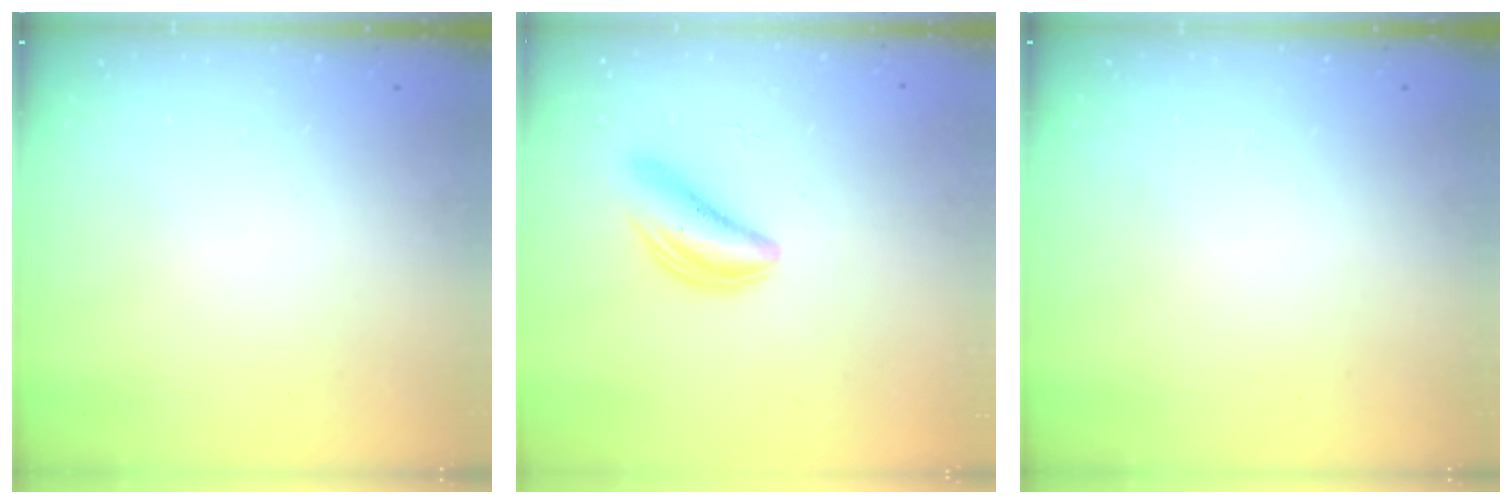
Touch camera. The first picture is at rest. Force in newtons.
{"total": 5.7, "press": 5.7, "slide": 0.7}
{"total": 0.0}